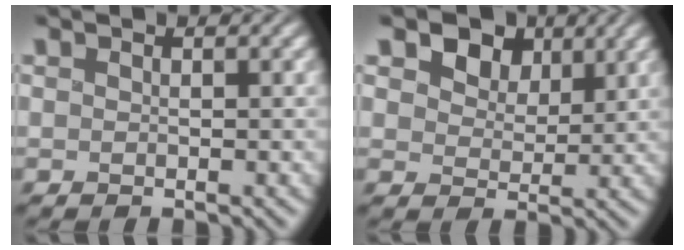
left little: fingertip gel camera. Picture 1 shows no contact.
{"total": 5.5, "force": [2.7, 3.9, 2.8], "torque": [-0.074, -0.006, 0.044]}